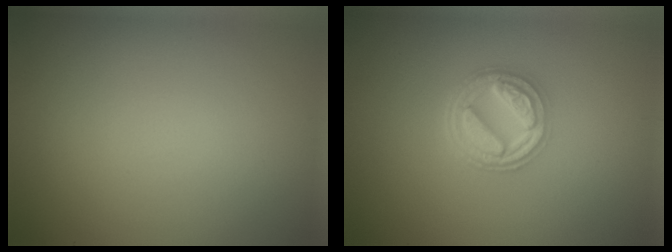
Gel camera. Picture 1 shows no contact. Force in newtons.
{"total": 4.5, "press": 3.7, "slide": 2.6}